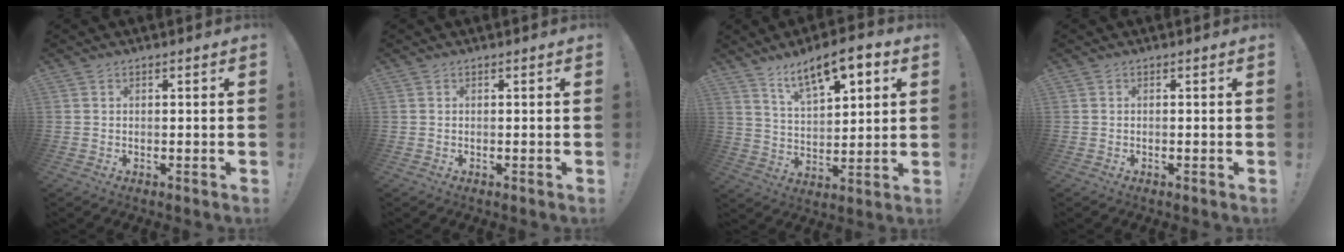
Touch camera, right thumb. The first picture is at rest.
{"total": 0.0}
{"total": 12.8, "force": [7.9, 5.1, 8.7], "torque": [-0.129, -0.045, 0.132]}
{"total": 0.0}